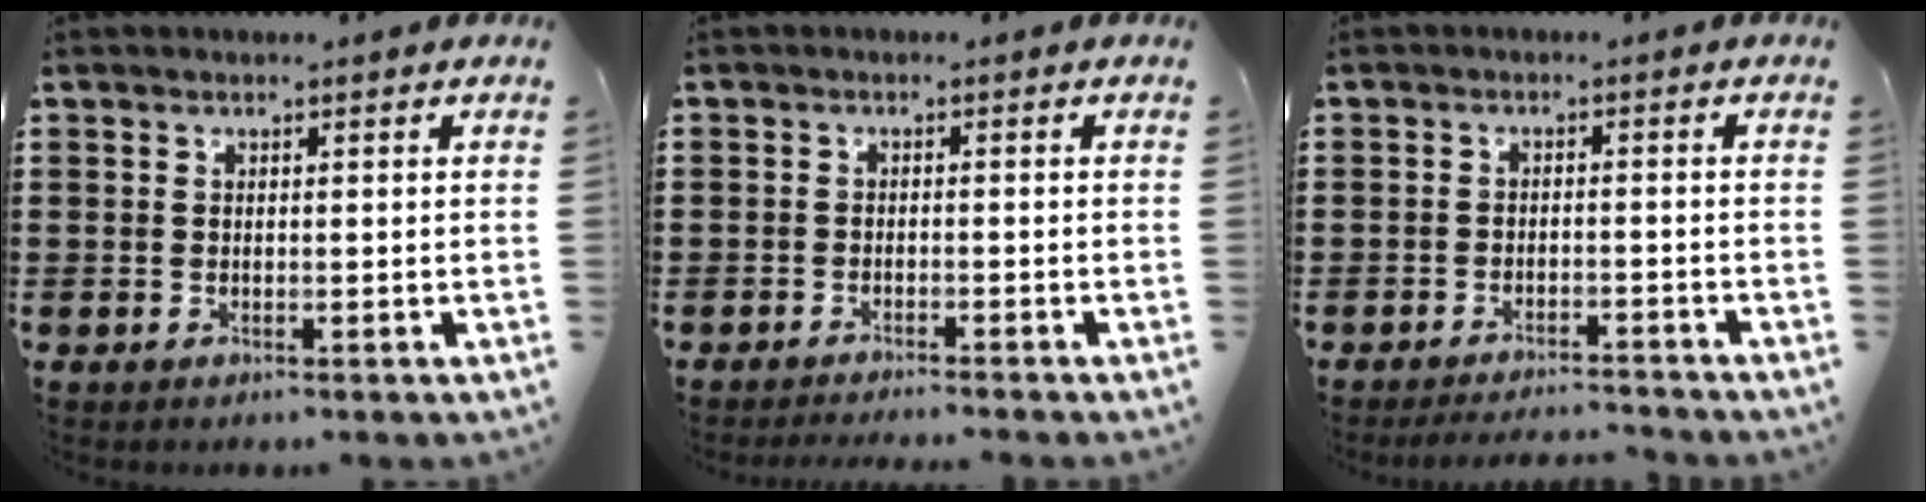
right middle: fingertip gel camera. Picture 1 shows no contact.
{"total": 1.8, "force": [-1.8, -0.1, -0.1], "torque": [-0.002, 0.002, -0.040]}
{"total": 2.9, "force": [-2.9, 0.1, 0.3], "torque": [-0.008, 0.001, -0.060]}